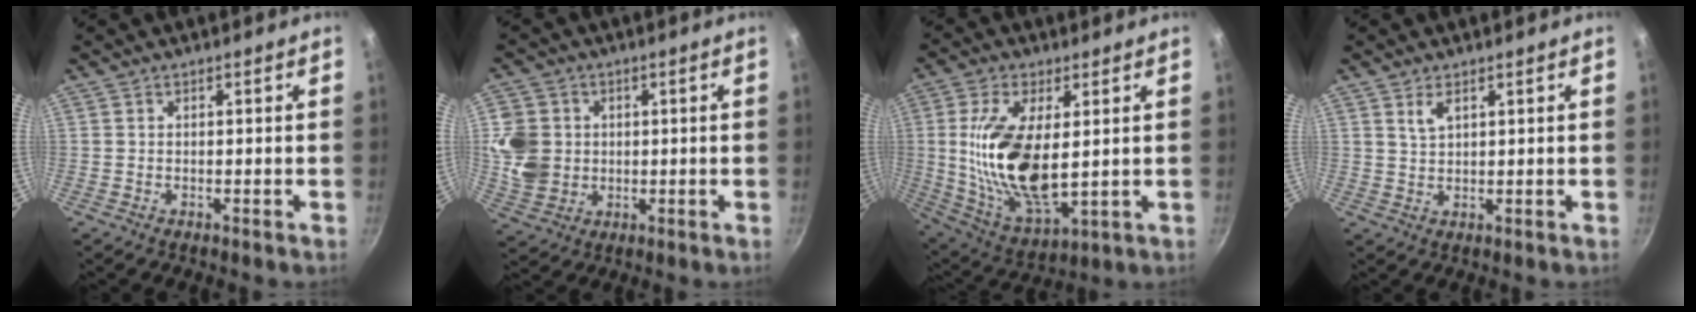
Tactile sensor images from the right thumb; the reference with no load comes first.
{"total": 10.0, "force": [0.7, 8.6, 5.0], "torque": [-0.087, 0.001, 0.018]}
{"total": 17.6, "force": [1.4, 8.1, 15.6], "torque": [-0.302, -0.022, 0.040]}
{"total": 2.5, "force": [1.5, 1.1, 1.7], "torque": [-0.032, -0.007, 0.035]}